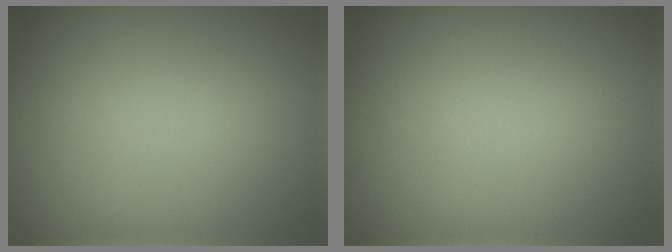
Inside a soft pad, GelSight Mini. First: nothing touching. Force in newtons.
{"total": 0.0}